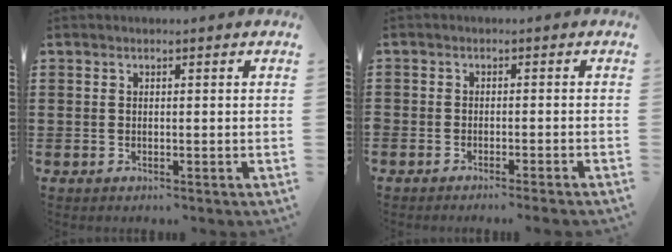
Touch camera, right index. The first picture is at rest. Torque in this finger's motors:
{"motor_torque": [0.18, -0.16, 0.03, -0.03]}